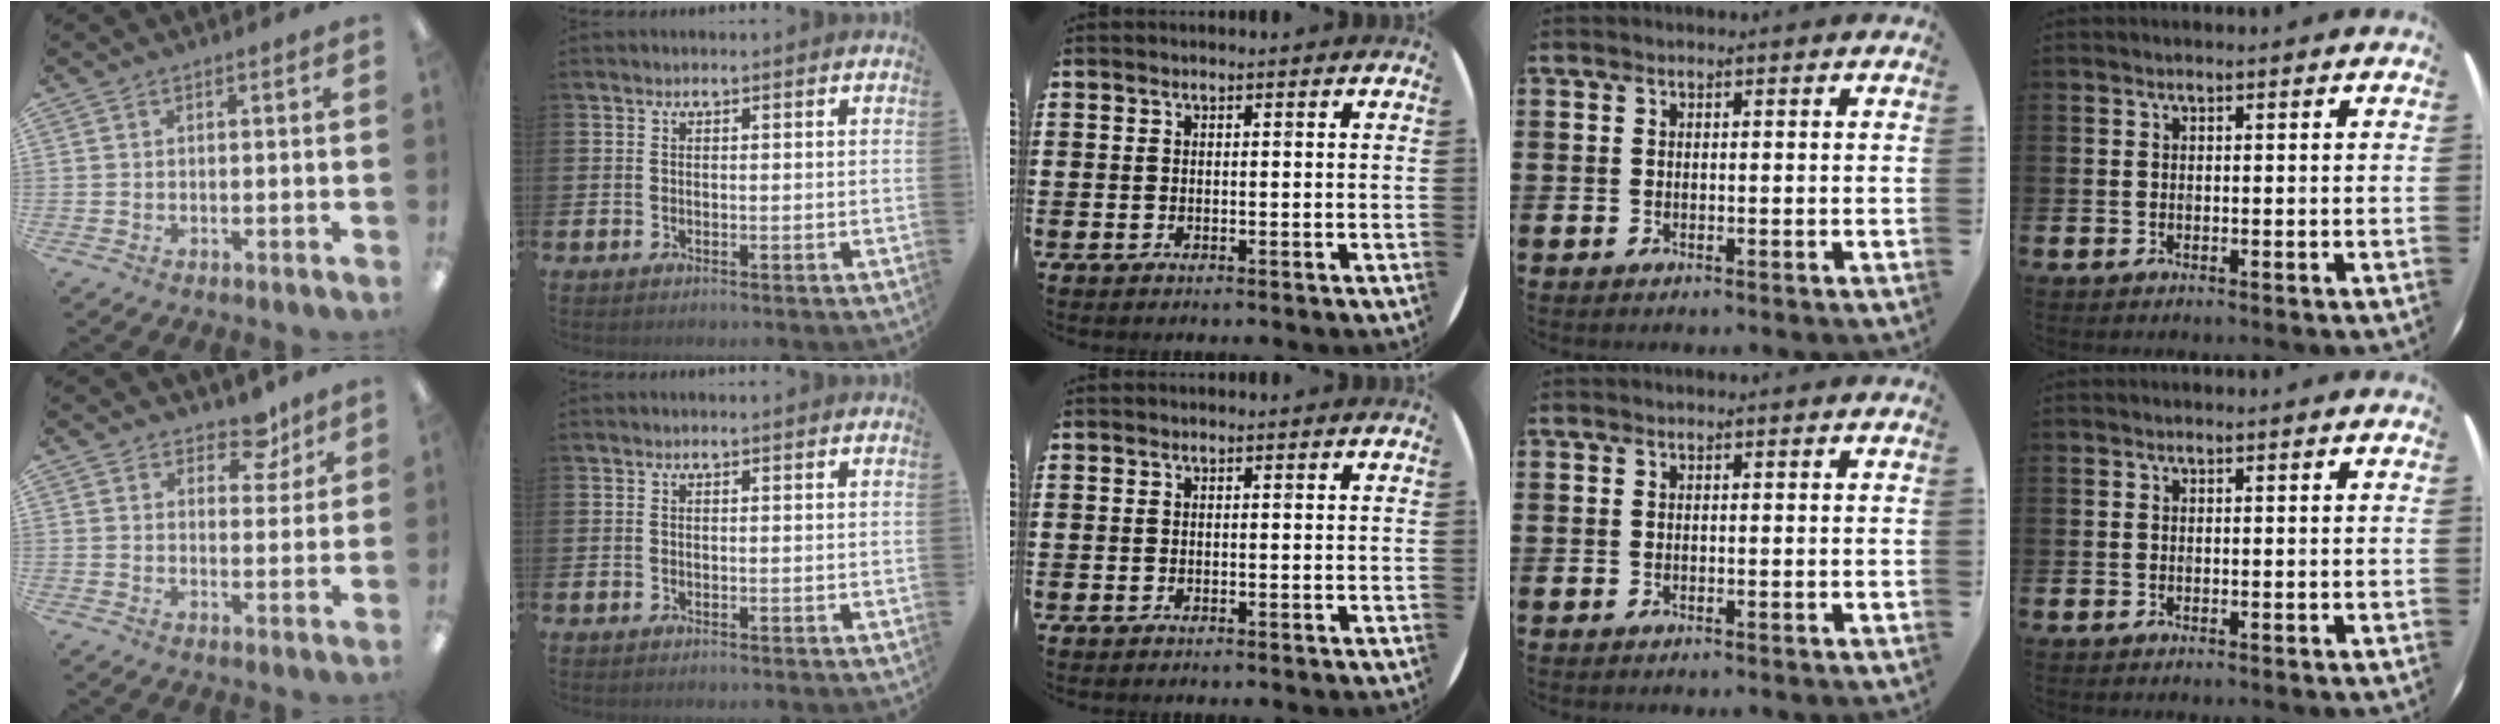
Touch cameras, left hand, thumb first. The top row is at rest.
{"thumb": {"total": 6.7, "force": [5.1, 3.6, 2.5], "torque": [-0.027, -0.028, 0.087]}}